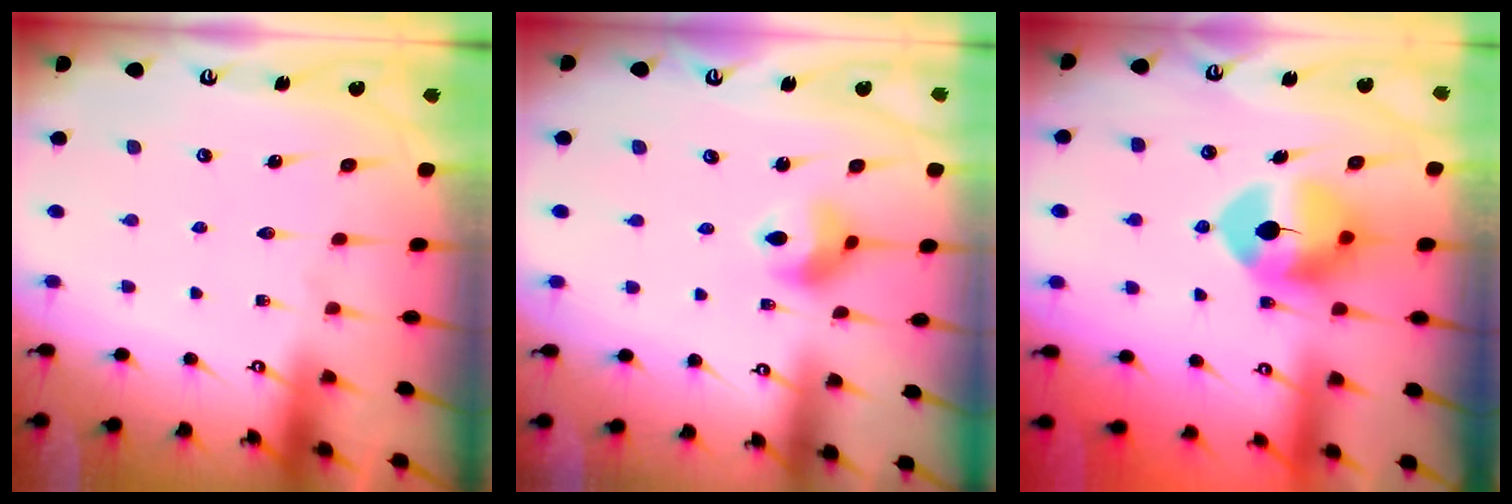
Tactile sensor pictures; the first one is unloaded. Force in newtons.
{"total": 7.5, "press": 7.5, "slide": 0.2}
{"total": 10.0, "press": 9.9, "slide": 1.5}